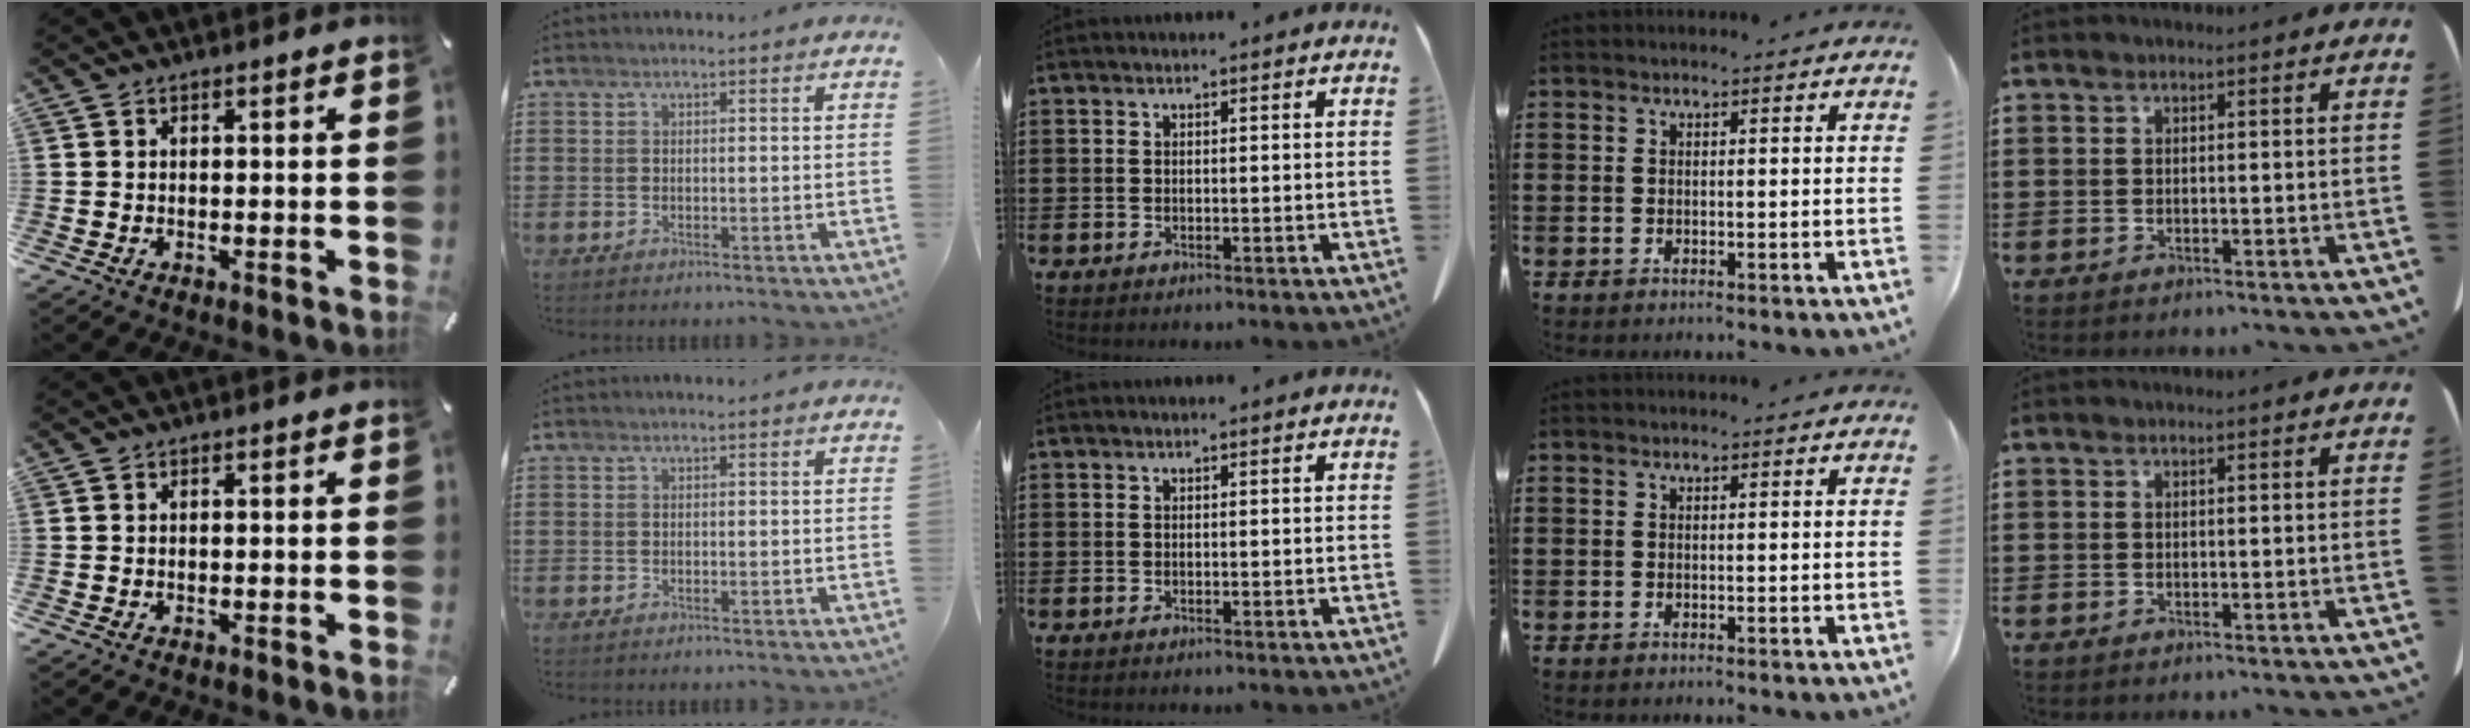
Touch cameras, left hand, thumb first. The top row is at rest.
{}